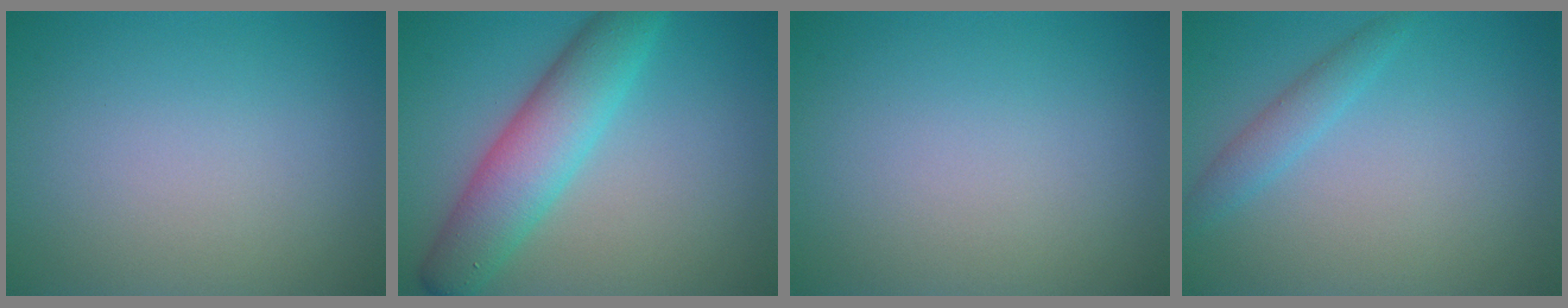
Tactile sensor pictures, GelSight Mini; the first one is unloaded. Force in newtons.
{"total": 6.3, "press": 6.2, "slide": 0.3}
{"total": 0.0}
{"total": 1.8, "press": 1.8, "slide": 0.1}